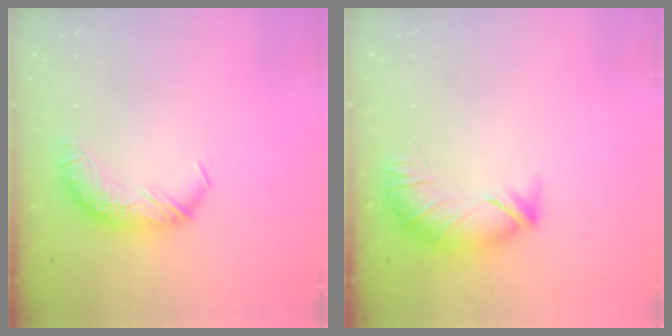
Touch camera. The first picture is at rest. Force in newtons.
{"total": 3.9, "press": 3.2, "slide": 2.4}